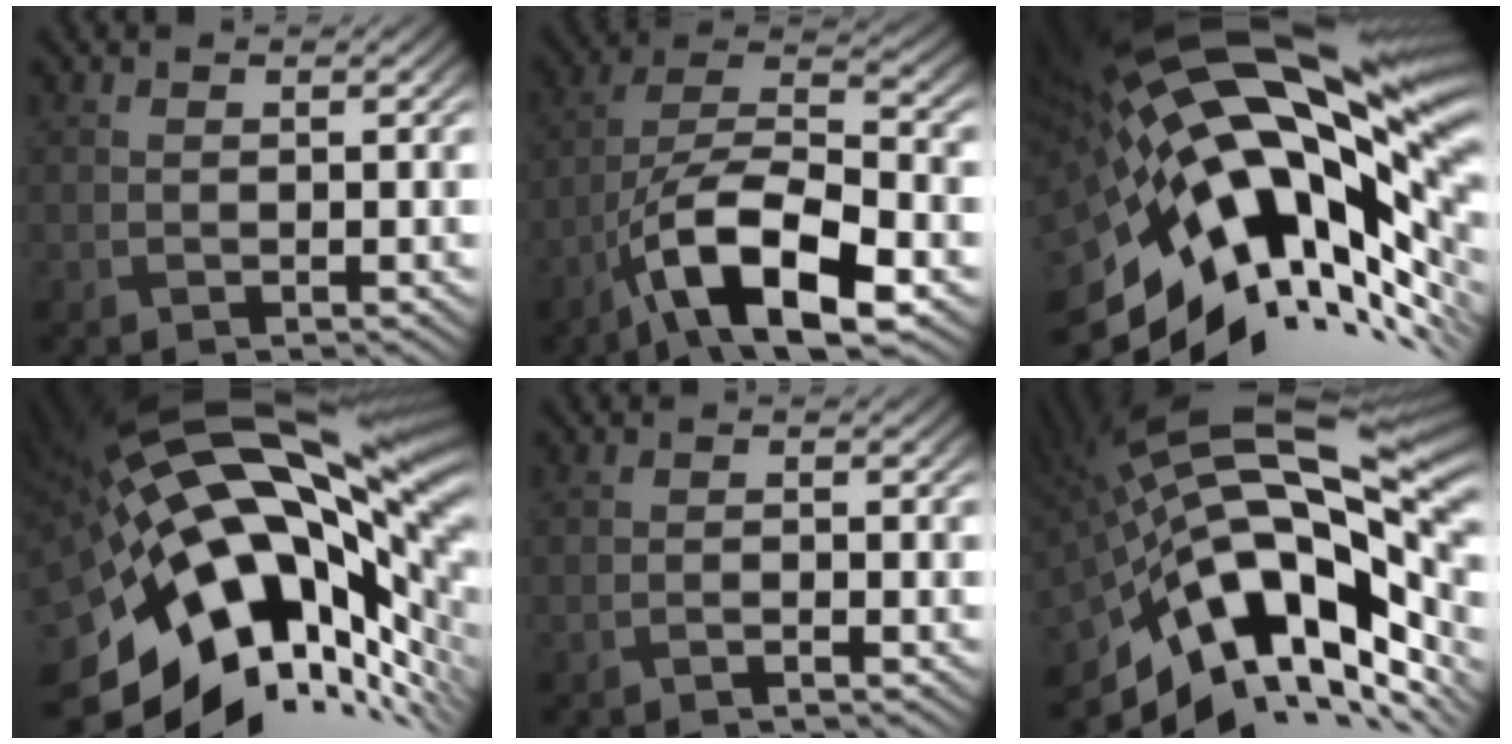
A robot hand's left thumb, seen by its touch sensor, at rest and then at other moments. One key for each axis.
{"total": 13.3, "fx": -6.6, "fy": 4.8, "fz": 10.5, "tx": -0.195, "ty": -0.003, "tz": -0.129}
{"total": 20.8, "fx": -0.5, "fy": 9.3, "fz": 18.6, "tx": -0.338, "ty": -0.051, "tz": -0.006}
{"total": 21.3, "fx": -0.6, "fy": 11.4, "fz": 18.0, "tx": -0.327, "ty": -0.042, "tz": -0.013}
{"total": 0.9, "fx": -0.6, "fy": 0.1, "fz": 0.7, "tx": -0.013, "ty": 0.001, "tz": -0.012}
{"total": 19.9, "fx": -2.1, "fy": 10.2, "fz": 17.0, "tx": -0.314, "ty": -0.031, "tz": -0.029}